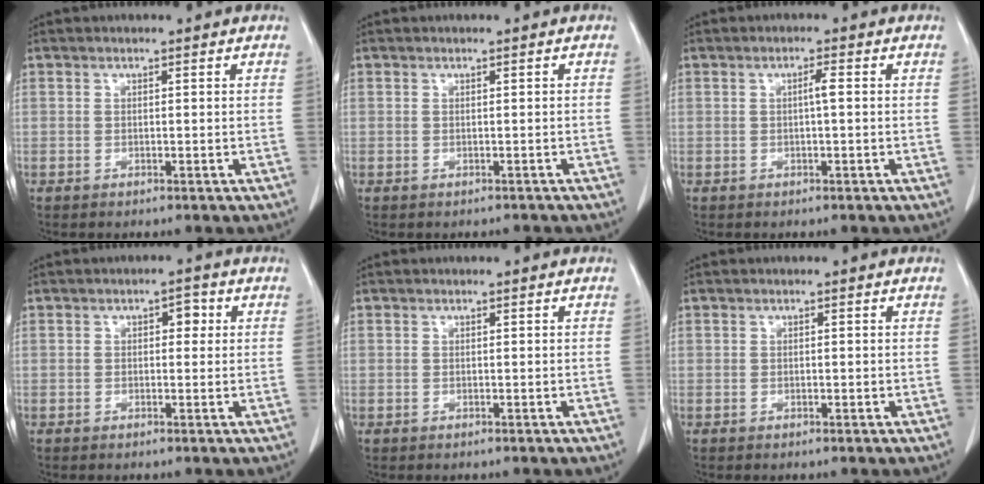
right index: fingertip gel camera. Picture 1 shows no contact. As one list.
[{"total": 1.3, "force": [-1.1, 0.7, 0.2], "torque": [0.000, 0.001, -0.013]}, {"total": 1.5, "force": [0.1, 0.1, 1.5], "torque": [-0.026, 0.004, 0.001]}, {"total": 2.4, "force": [0.6, 1.3, 1.8], "torque": [-0.022, 0.012, 0.007]}, {"total": 0.0}, {"total": 0.0}]